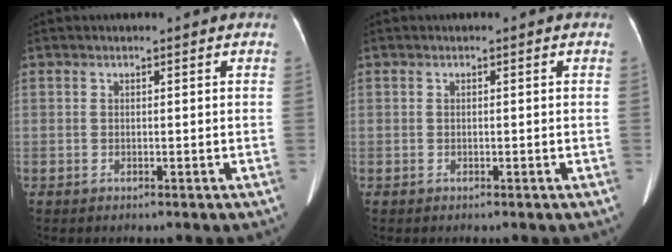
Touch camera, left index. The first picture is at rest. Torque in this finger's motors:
{"motor_torque": [0.02, -0.01, 0.00, 0.00]}